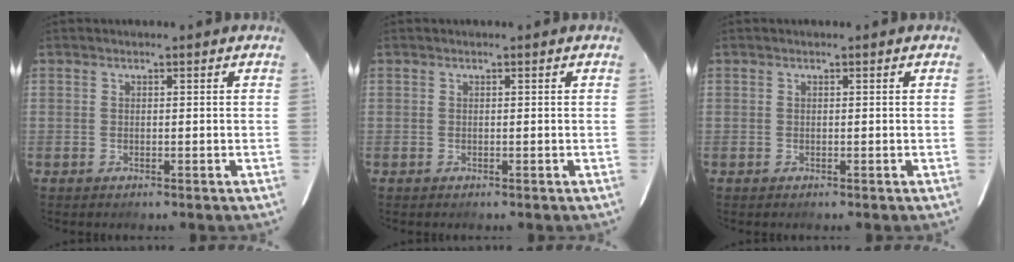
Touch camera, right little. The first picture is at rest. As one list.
[{"total": 0.0}, {"total": 0.0}]